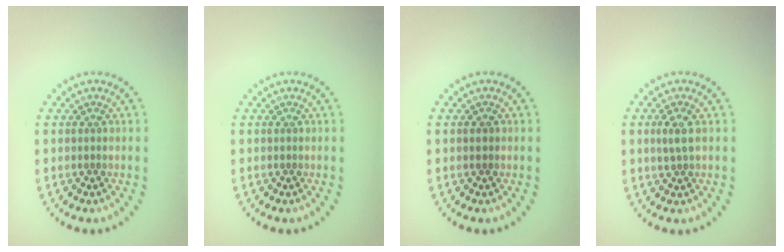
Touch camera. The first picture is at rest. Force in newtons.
{"total": 0.0}
{"total": 0.9, "press": 0.9, "slide": 0.2}
{"total": 1.6, "press": 1.5, "slide": 0.8}